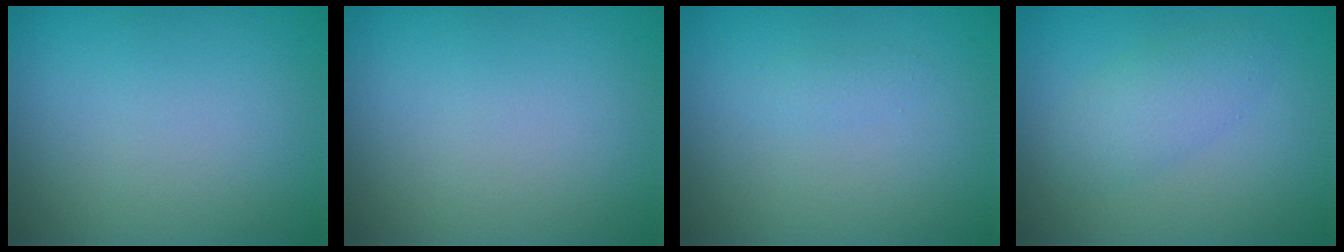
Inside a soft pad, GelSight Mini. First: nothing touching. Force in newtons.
{"total": 0.0}
{"total": 0.6, "press": 0.6, "slide": 0.0}
{"total": 2.7, "press": 2.7, "slide": 0.1}